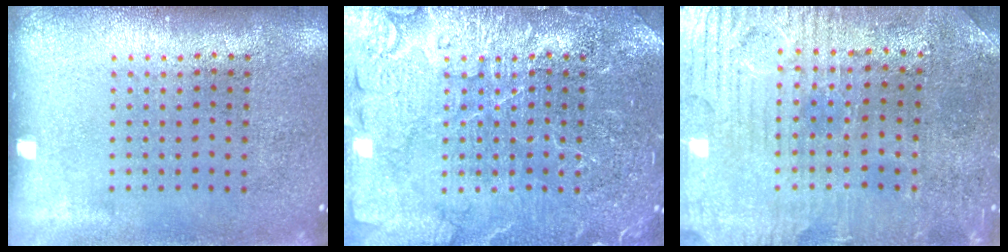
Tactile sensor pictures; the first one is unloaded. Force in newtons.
{"total": 4.3, "press": 4.2, "slide": 0.7}
{"total": 1.7, "press": 1.7, "slide": 0.5}